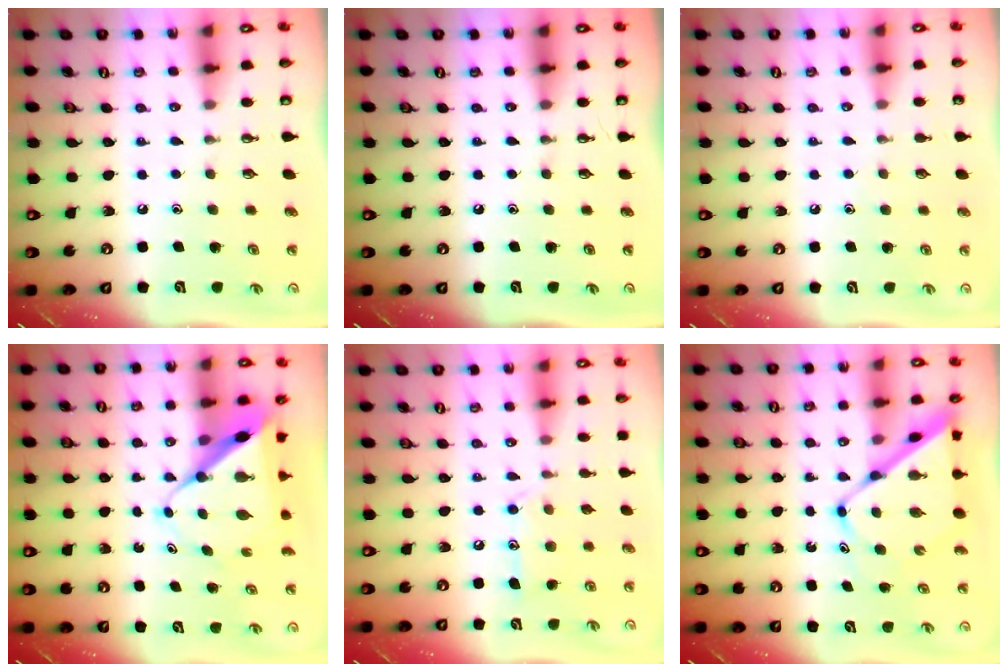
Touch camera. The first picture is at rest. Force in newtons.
{"total": 0.0}
{"total": 3.4, "press": 3.3, "slide": 0.4}
{"total": 9.9, "press": 9.8, "slide": 1.0}
{"total": 11.4, "press": 11.4, "slide": 0.8}
{"total": 11.6, "press": 11.5, "slide": 0.9}